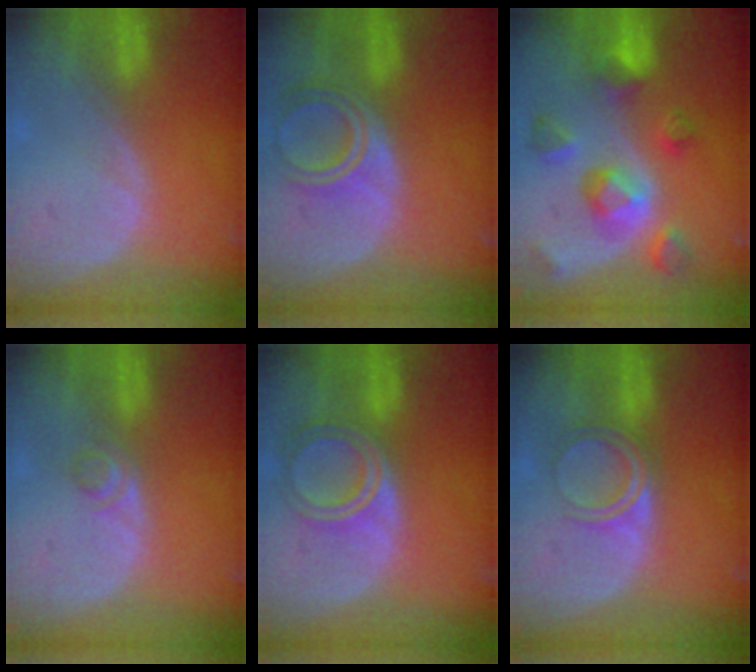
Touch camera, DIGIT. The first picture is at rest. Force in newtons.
{"total": 6.6, "press": 5.9, "slide": 2.9}
{"total": 9.5, "press": 8.6, "slide": 3.9}
{"total": 1.9, "press": 1.7, "slide": 0.8}
{"total": 6.4, "press": 5.7, "slide": 2.8}
{"total": 4.7, "press": 4.1, "slide": 2.3}